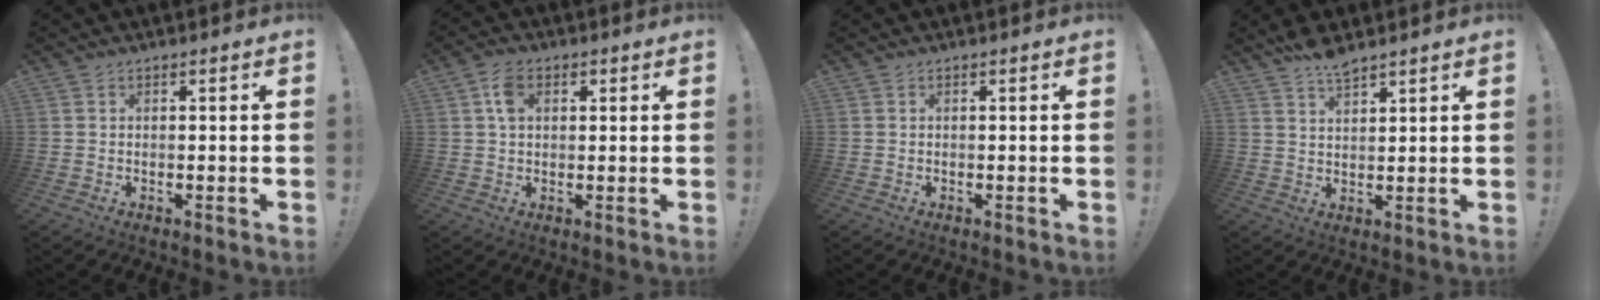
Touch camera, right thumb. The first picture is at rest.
{"total": 6.0, "force": [1.9, 3.8, 4.2], "torque": [-0.073, 0.006, 0.035]}
{"total": 0.0}
{"total": 5.5, "force": [4.7, 1.6, 2.5], "torque": [-0.040, -0.030, 0.083]}